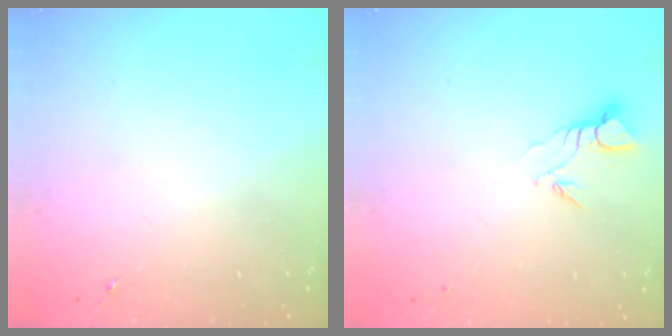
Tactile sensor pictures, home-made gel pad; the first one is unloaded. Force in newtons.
{"total": 3.8, "press": 3.8, "slide": 0.3}